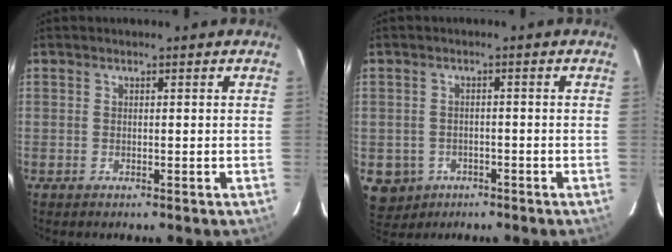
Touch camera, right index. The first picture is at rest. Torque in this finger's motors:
{"motor_torque": [-0.16, -0.06, -0.69, -0.21]}